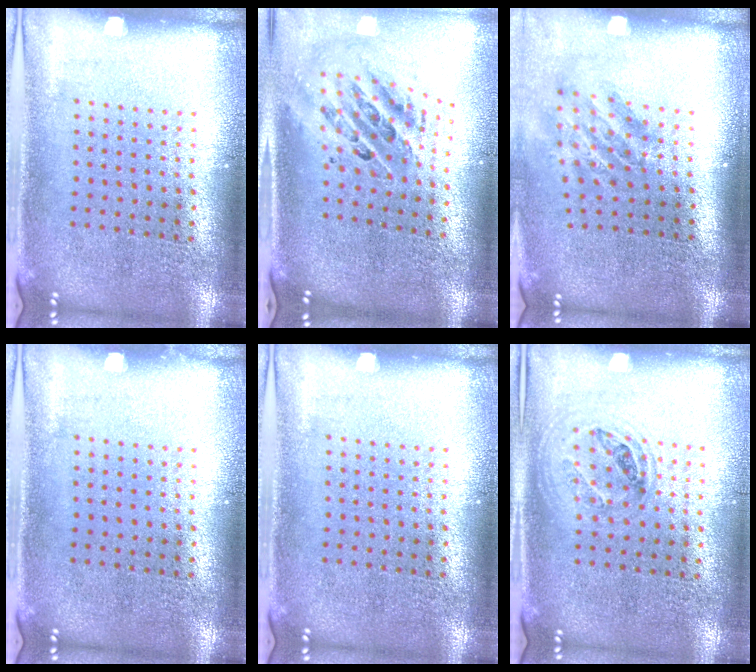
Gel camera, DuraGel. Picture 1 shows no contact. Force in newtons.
{"total": 1.6, "press": 1.3, "slide": 0.8}
{"total": 1.8, "press": 1.2, "slide": 1.4}
{"total": 0.0}
{"total": 0.0}
{"total": 1.0, "press": 0.9, "slide": 0.3}